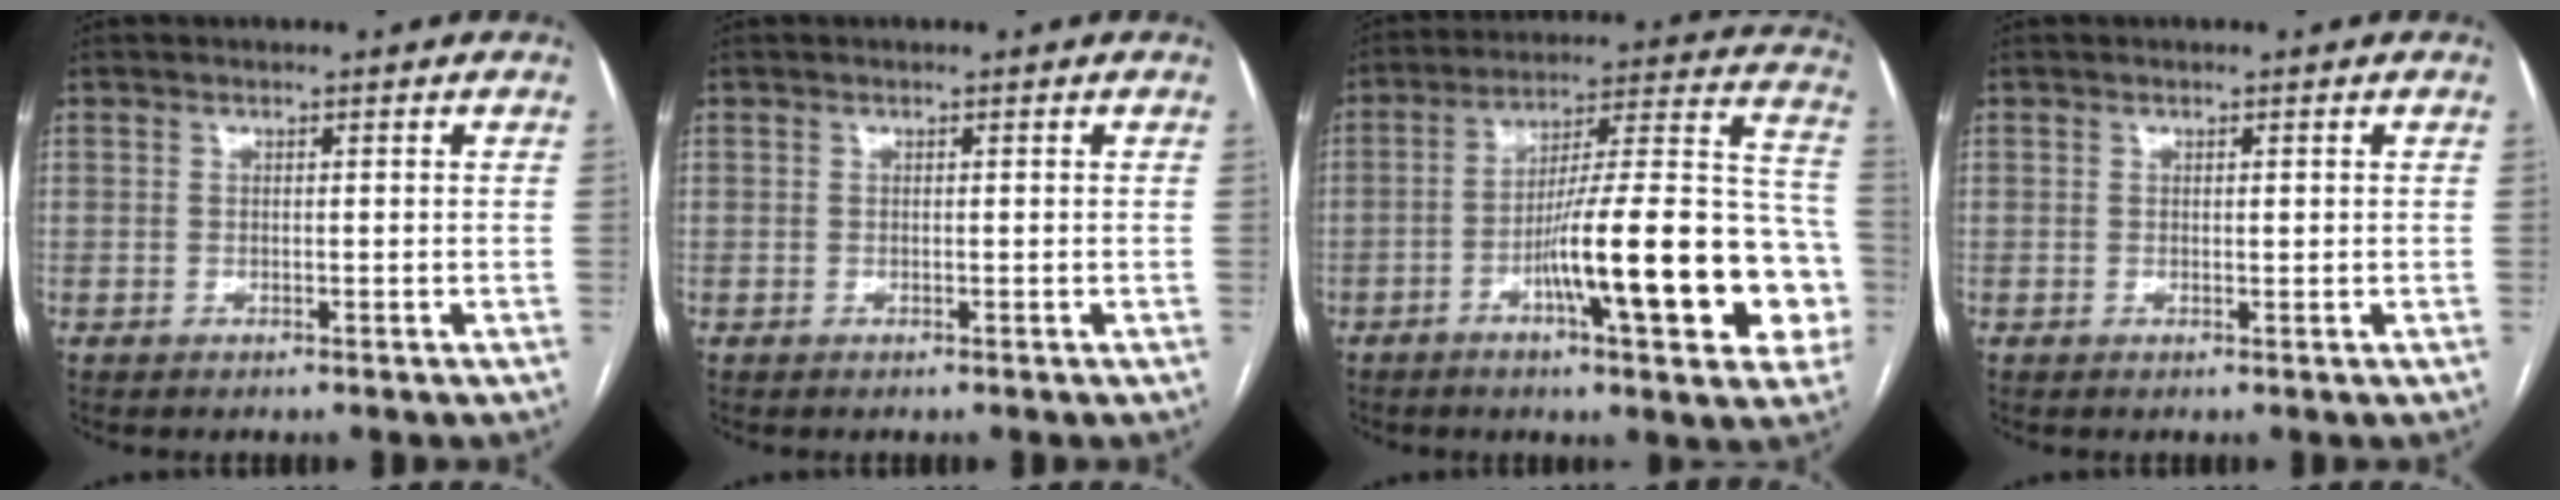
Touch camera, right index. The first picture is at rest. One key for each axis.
{"total": 0.0}
{"total": 22.2, "fx": -6.7, "fy": 3.2, "fz": 20.9, "tx": -0.246, "ty": 0.026, "tz": -0.093}
{"total": 0.5, "fx": 0.1, "fy": 0.2, "fz": 0.5, "tx": -0.006, "ty": 0.000, "tz": 0.002}